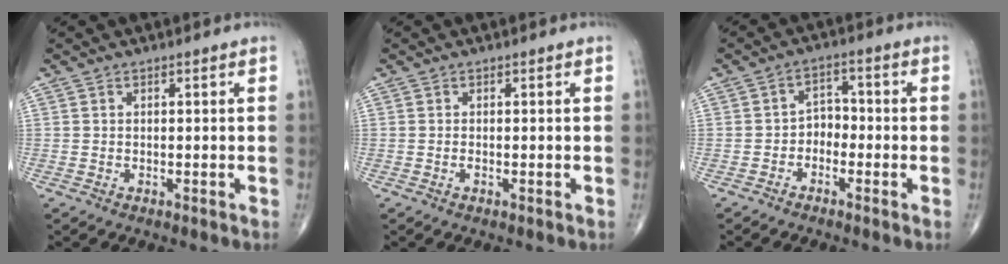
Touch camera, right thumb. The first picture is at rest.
{"total": 0.6, "force": [-0.2, 0.2, 0.5], "torque": [-0.011, -0.001, -0.004]}
{"total": 3.7, "force": [-1.7, 2.8, 1.7], "torque": [-0.002, 0.024, -0.043]}